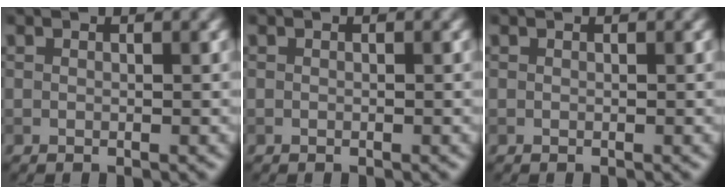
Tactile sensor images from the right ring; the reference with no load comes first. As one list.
[{"total": 0.0}, {"total": 0.0}]